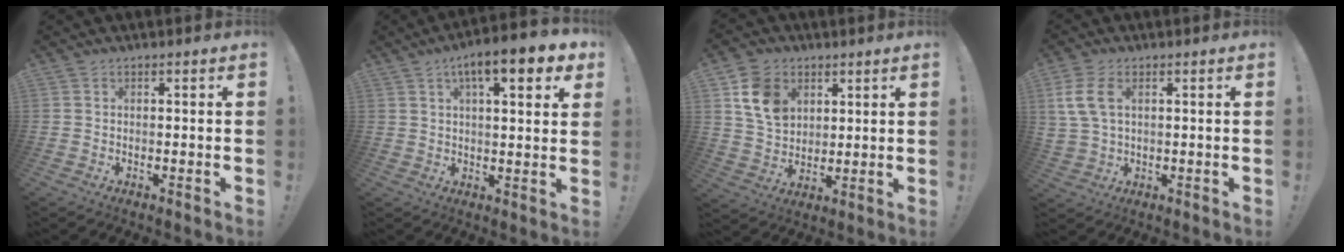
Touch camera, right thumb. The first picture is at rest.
{"total": 10.6, "force": [5.2, 2.8, 8.7], "torque": [-0.122, -0.019, 0.081]}
{"total": 12.3, "force": [5.4, 9.1, 6.2], "torque": [-0.096, -0.010, 0.110]}
{"total": 8.7, "force": [2.9, 5.2, 6.3], "torque": [-0.132, -0.003, 0.058]}